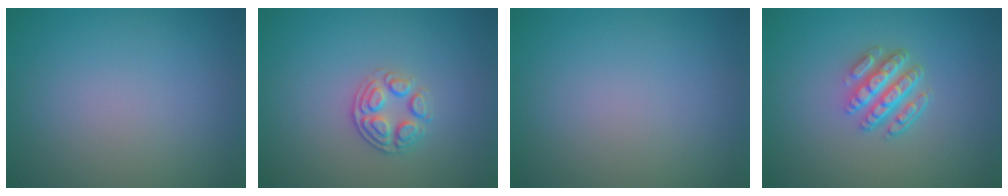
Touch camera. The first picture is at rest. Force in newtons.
{"total": 2.6, "press": 2.4, "slide": 1.1}
{"total": 0.0}
{"total": 4.7, "press": 3.5, "slide": 3.1}